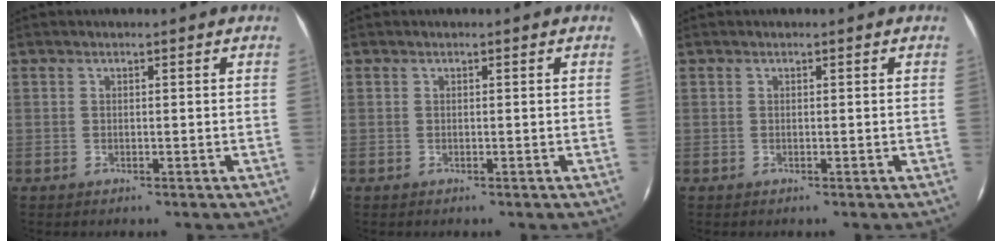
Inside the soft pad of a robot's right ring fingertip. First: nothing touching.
{"total": 0.0}
{"total": 0.0}